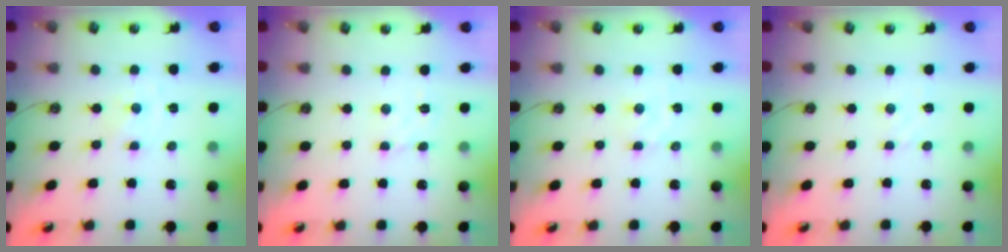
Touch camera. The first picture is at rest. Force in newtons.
{"total": 2.9, "press": 2.9, "slide": 0.2}
{"total": 2.4, "press": 2.3, "slide": 0.6}
{"total": 2.6, "press": 2.6, "slide": 0.4}